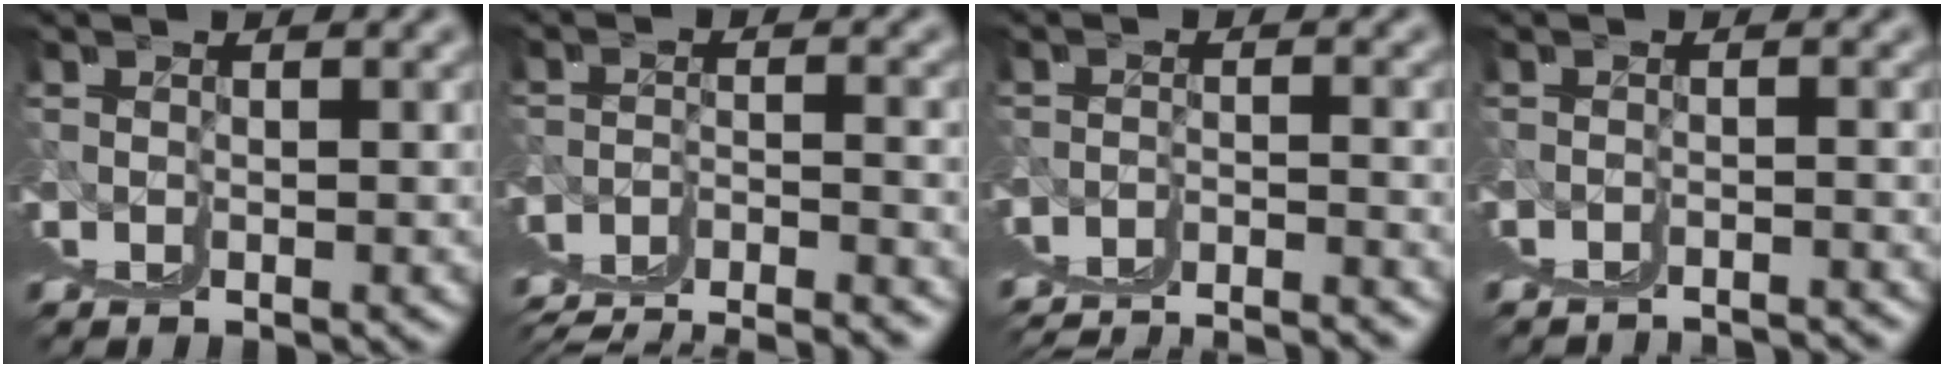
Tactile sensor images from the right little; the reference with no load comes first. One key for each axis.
{"total": 2.9, "fx": 0.1, "fy": -0.1, "fz": 2.9, "tx": -0.047, "ty": -0.002, "tz": 0.011}
{"total": 3.6, "fx": 0.6, "fy": -0.2, "fz": 3.5, "tx": -0.043, "ty": 0.010, "tz": 0.012}
{"total": 1.4, "fx": 0.2, "fy": -0.1, "fz": 1.4, "tx": -0.006, "ty": 0.009, "tz": 0.002}